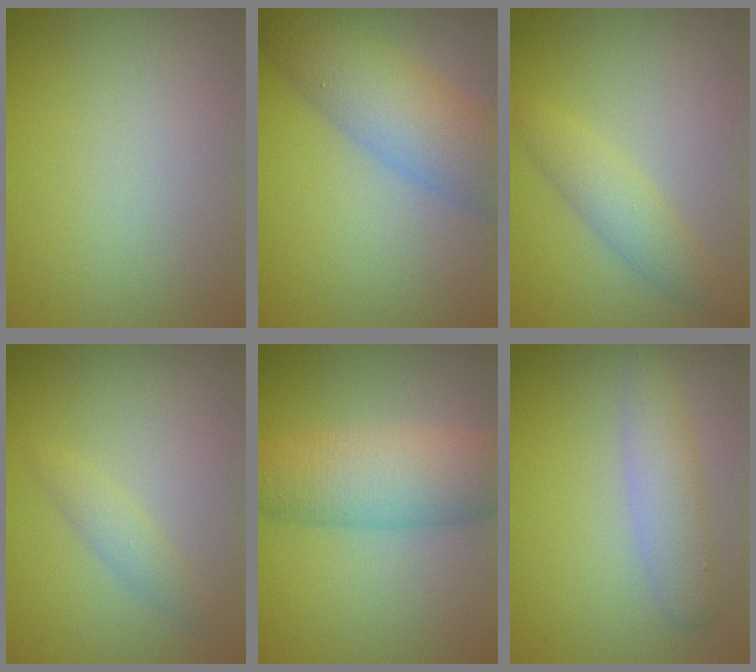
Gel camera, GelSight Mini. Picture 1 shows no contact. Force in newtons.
{"total": 6.4, "press": 6.4, "slide": 0.2}
{"total": 2.7, "press": 2.7, "slide": 0.1}
{"total": 1.5, "press": 1.5, "slide": 0.0}
{"total": 6.7, "press": 6.7, "slide": 0.1}
{"total": 3.0, "press": 3.0, "slide": 0.1}